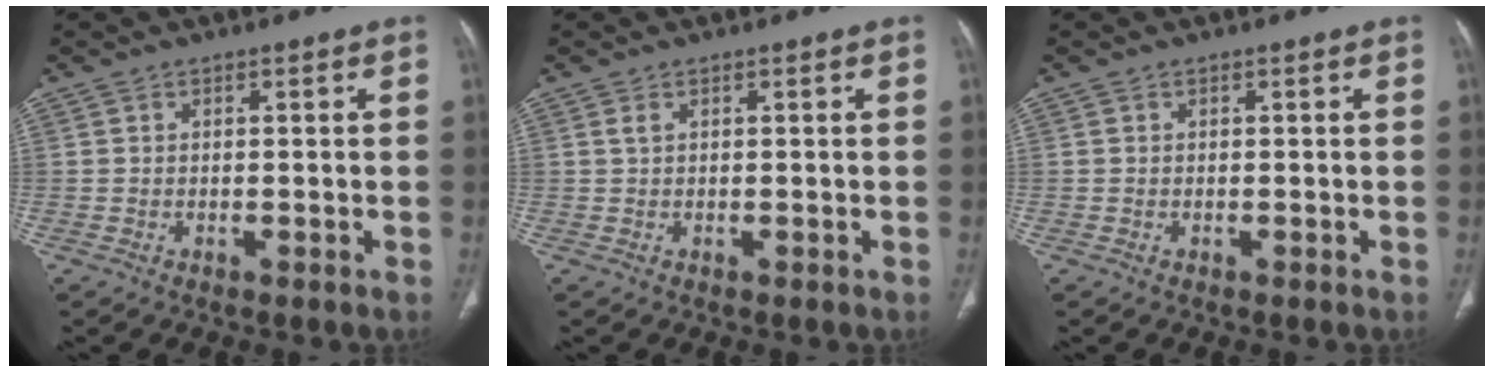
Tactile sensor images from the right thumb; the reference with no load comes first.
{"total": 1.0, "force": [0.2, 0.0, 1.0], "torque": [-0.028, 0.001, 0.004]}
{"total": 0.0}